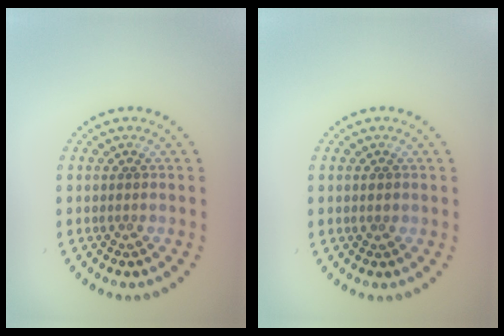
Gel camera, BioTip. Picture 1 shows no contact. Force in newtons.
{"total": 0.8, "press": 0.8, "slide": 0.0}